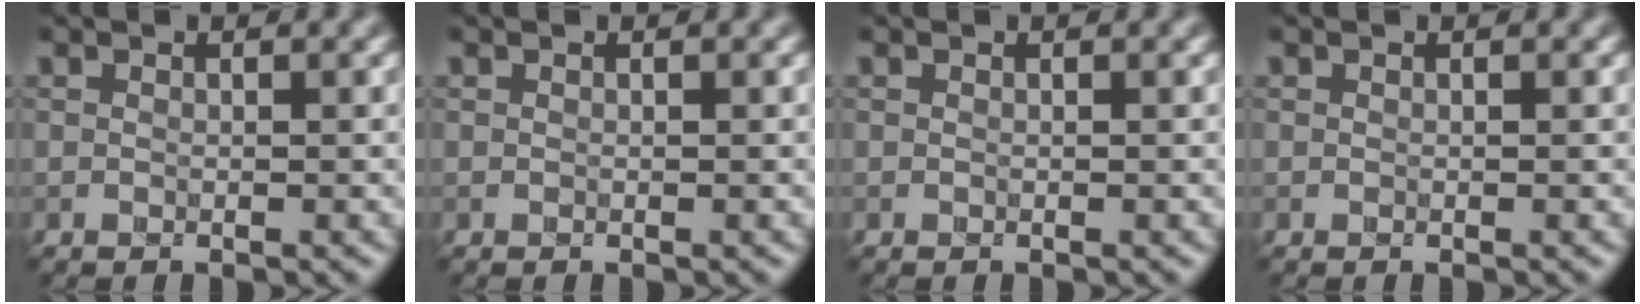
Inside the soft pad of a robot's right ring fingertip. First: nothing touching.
{"total": 0.0}
{"total": 0.0}
{"total": 0.0}